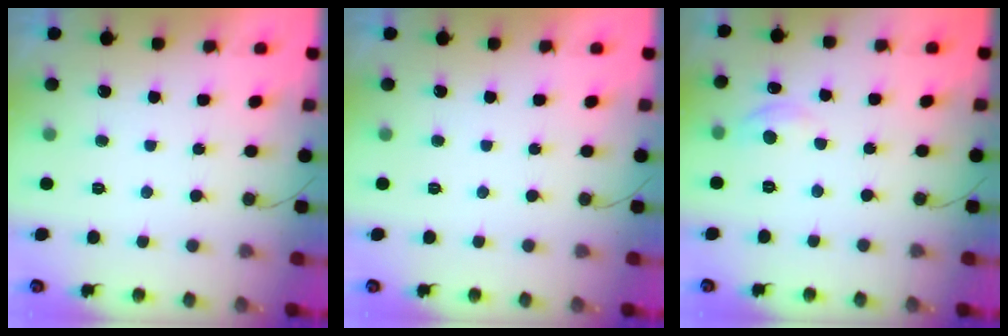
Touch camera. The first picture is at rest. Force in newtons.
{"total": 0.0}
{"total": 5.2, "press": 5.1, "slide": 0.7}